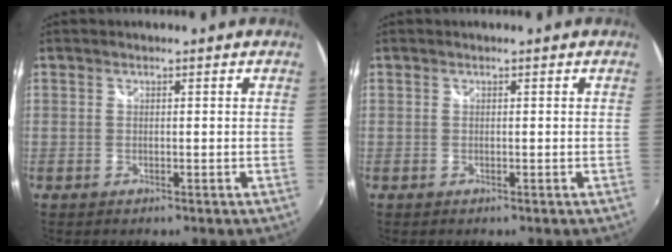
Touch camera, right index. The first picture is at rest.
{"total": 0.0}